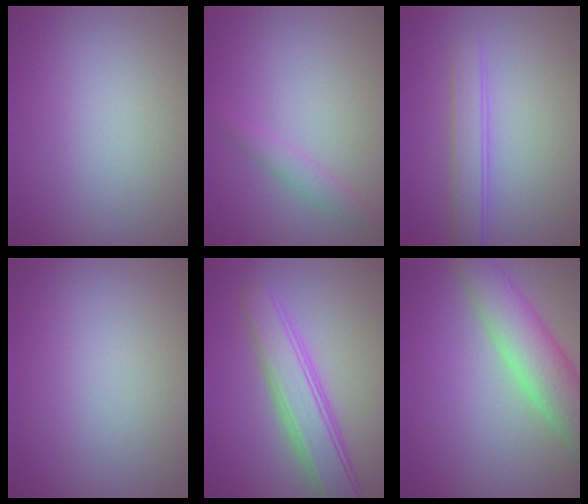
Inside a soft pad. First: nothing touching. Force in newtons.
{"total": 1.4, "press": 1.4, "slide": 0.1}
{"total": 2.2, "press": 2.2, "slide": 0.1}
{"total": 0.0}
{"total": 4.8, "press": 4.8, "slide": 0.1}
{"total": 5.8, "press": 5.8, "slide": 0.2}